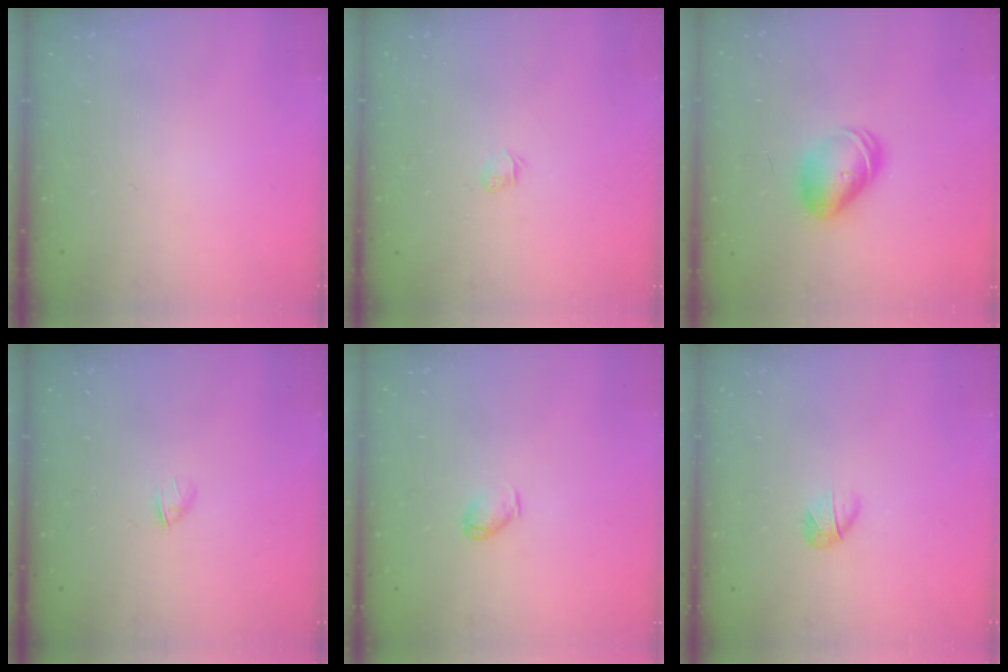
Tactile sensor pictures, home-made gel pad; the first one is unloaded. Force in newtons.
{"total": 2.6, "press": 2.5, "slide": 0.6}
{"total": 9.0, "press": 8.9, "slide": 1.3}
{"total": 2.8, "press": 2.7, "slide": 0.7}
{"total": 3.5, "press": 3.4, "slide": 0.6}
{"total": 3.7, "press": 3.6, "slide": 1.0}